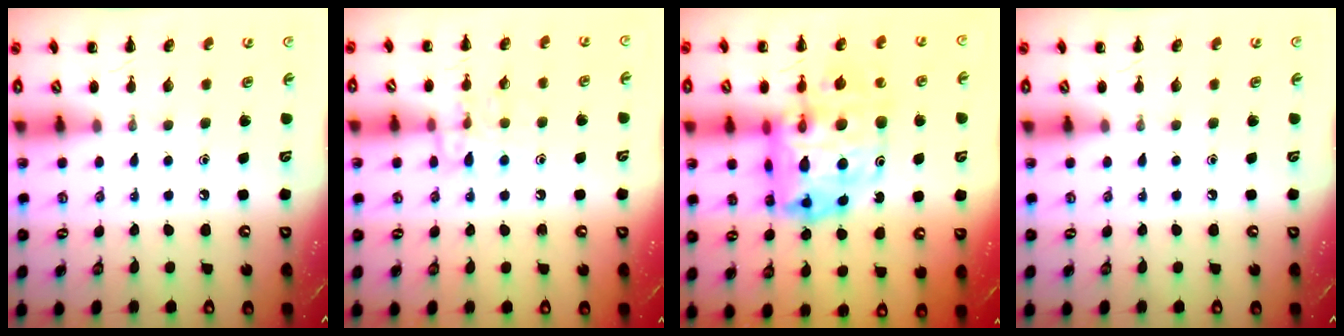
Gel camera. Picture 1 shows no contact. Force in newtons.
{"total": 10.7, "press": 10.7, "slide": 1.0}
{"total": 19.0, "press": 18.2, "slide": 5.6}
{"total": 0.0}